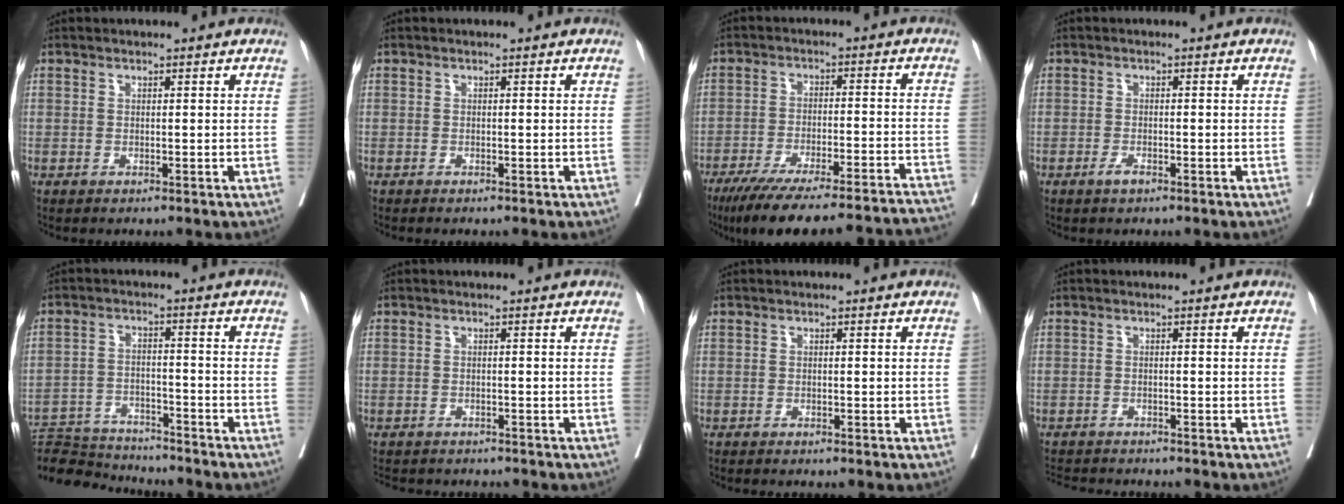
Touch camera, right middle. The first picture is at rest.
{"total": 0.8, "force": [-0.7, 0.1, 0.3], "torque": [-0.007, -0.002, -0.010]}
{"total": 26.8, "force": [-24.1, 1.7, 11.6], "torque": [-0.120, -0.035, -0.322]}
{"total": 1.4, "force": [-1.0, 0.4, 1.0], "torque": [-0.020, 0.000, -0.016]}
{"total": 11.9, "force": [-11.5, 1.5, 2.6], "torque": [-0.038, 0.004, -0.184]}
{"total": 7.4, "force": [-6.8, 2.1, 2.1], "torque": [-0.033, -0.003, -0.089]}
{"total": 3.1, "force": [-2.8, 0.4, 1.4], "torque": [-0.020, -0.004, -0.032]}
{"total": 6.4, "force": [-6.1, 0.8, 1.7], "torque": [-0.022, -0.007, -0.094]}